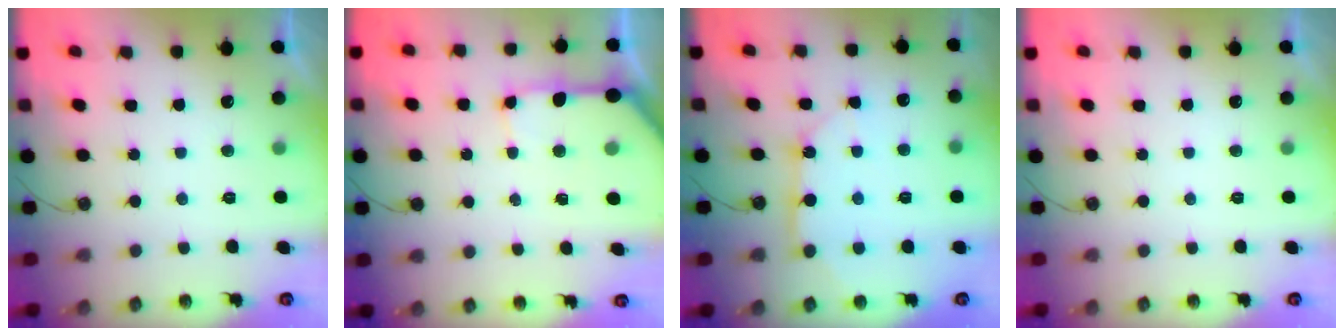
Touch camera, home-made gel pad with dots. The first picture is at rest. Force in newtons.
{"total": 10.0, "press": 9.9, "slide": 1.3}
{"total": 10.5, "press": 10.5, "slide": 0.8}
{"total": 0.0}